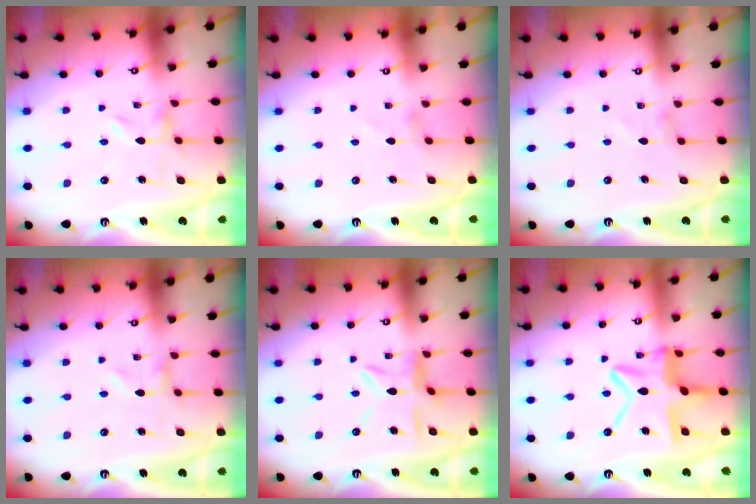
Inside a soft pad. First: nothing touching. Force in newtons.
{"total": 1.5, "press": 1.5, "slide": 0.4}
{"total": 0.0}
{"total": 0.0}
{"total": 6.6, "press": 6.6, "slide": 0.4}
{"total": 13.8, "press": 13.8, "slide": 1.4}